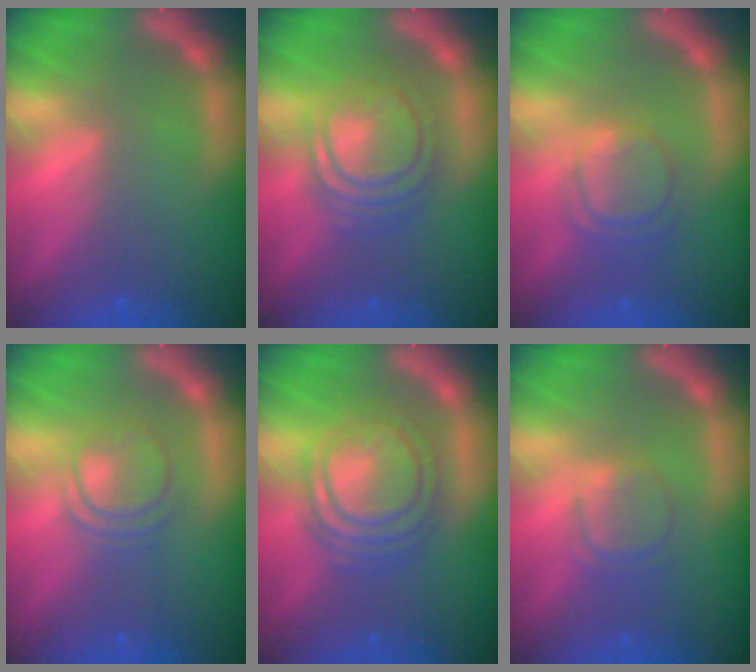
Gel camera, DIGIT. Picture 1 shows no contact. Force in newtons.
{"total": 7.1}
{"total": 4.5}
{"total": 4.0}
{"total": 8.6}
{"total": 3.0}